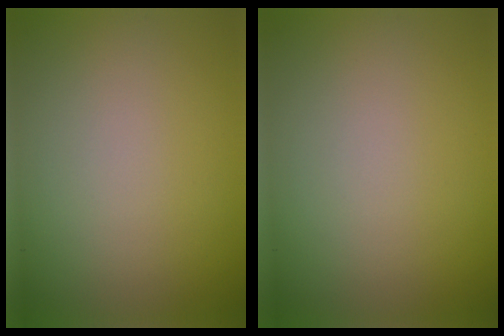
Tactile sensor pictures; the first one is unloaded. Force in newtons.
{"total": 0.0}